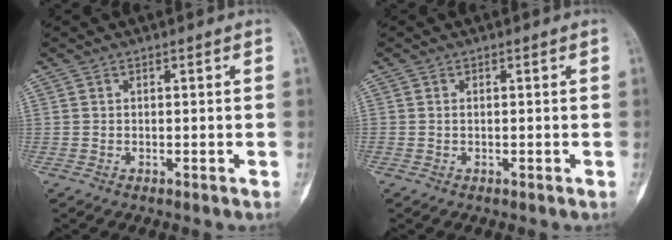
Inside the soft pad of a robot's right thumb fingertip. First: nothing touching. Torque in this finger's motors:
{"motor_torque": [-0.44, -0.44, -0.04, 0.31, -0.07]}